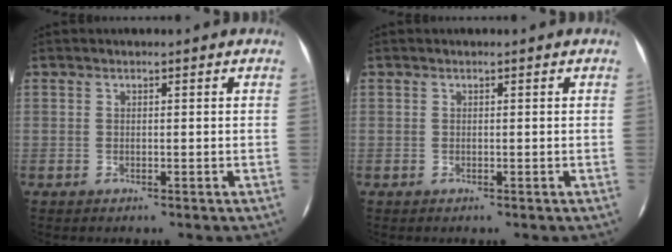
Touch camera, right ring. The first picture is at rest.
{"total": 0.0}